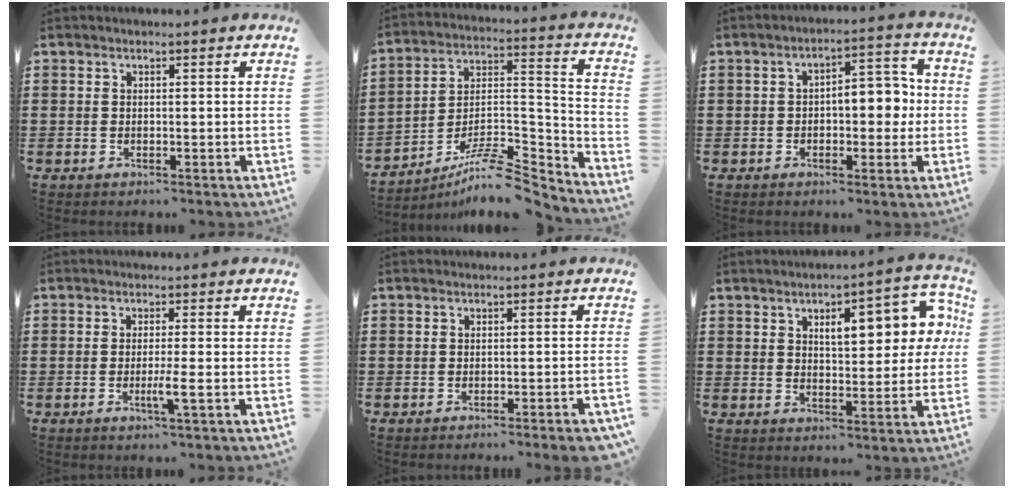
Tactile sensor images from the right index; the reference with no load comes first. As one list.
[{"total": 8.7, "force": [-7.2, 2.3, 4.4], "torque": [-0.066, 0.016, -0.139]}, {"total": 6.8, "force": [-0.2, 3.9, 5.6], "torque": [-0.075, 0.001, -0.014]}, {"total": 3.3, "force": [-1.2, -0.4, 3.1], "torque": [-0.050, -0.010, -0.023]}, {"total": 1.6, "force": [-1.3, -0.2, 0.9], "torque": [-0.015, 0.000, -0.024]}, {"total": 9.1, "force": [3.4, 3.8, 7.6], "torque": [-0.104, -0.008, 0.047]}]